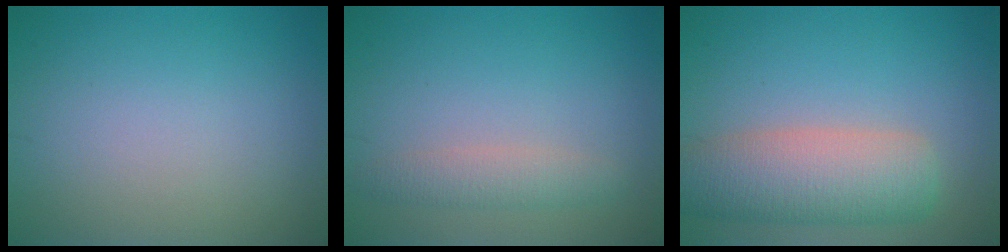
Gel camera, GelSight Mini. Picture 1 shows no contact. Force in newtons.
{"total": 2.1, "press": 2.1, "slide": 0.0}
{"total": 6.8, "press": 6.8, "slide": 0.5}